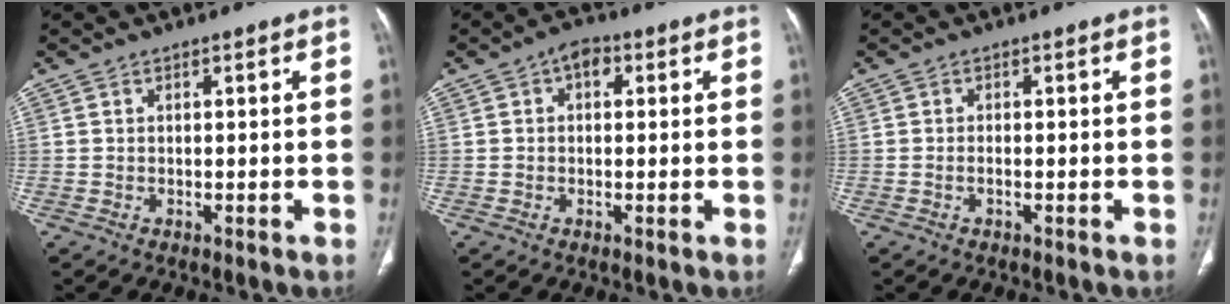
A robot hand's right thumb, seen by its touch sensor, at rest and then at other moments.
{"total": 3.4, "force": [1.0, 2.4, 2.2], "torque": [-0.019, 0.010, 0.009]}
{"total": 0.7, "force": [-0.3, 0.2, 0.6], "torque": [-0.015, 0.003, -0.004]}